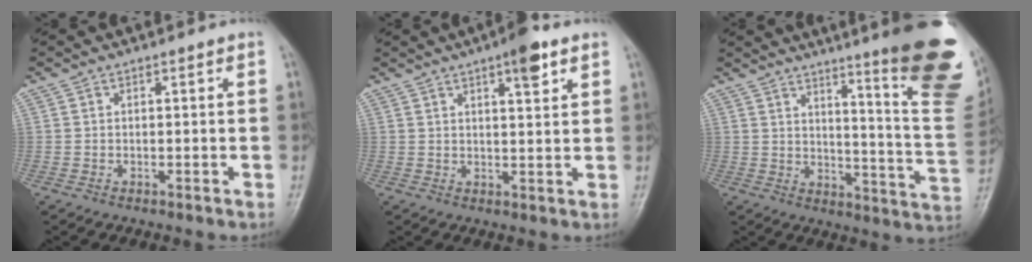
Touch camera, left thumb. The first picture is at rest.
{"total": 6.2, "force": [3.5, 1.7, 4.8], "torque": [-0.058, -0.015, 0.047]}
{"total": 25.2, "force": [14.9, 3.4, 20.0], "torque": [-0.205, -0.091, 0.191]}